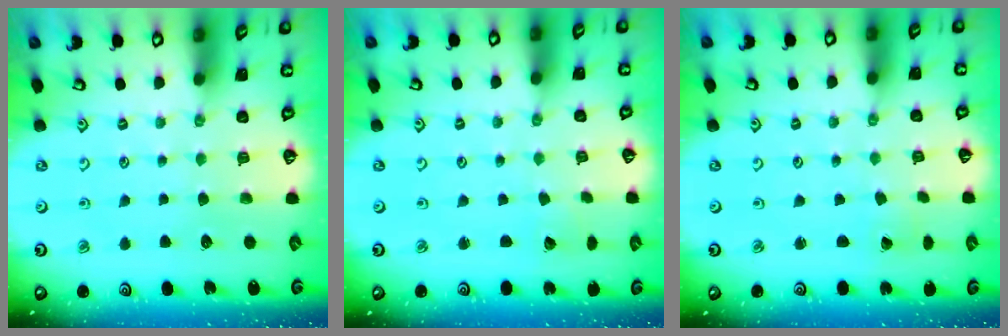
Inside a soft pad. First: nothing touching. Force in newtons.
{"total": 1.8, "press": 1.8, "slide": 0.0}
{"total": 0.0}